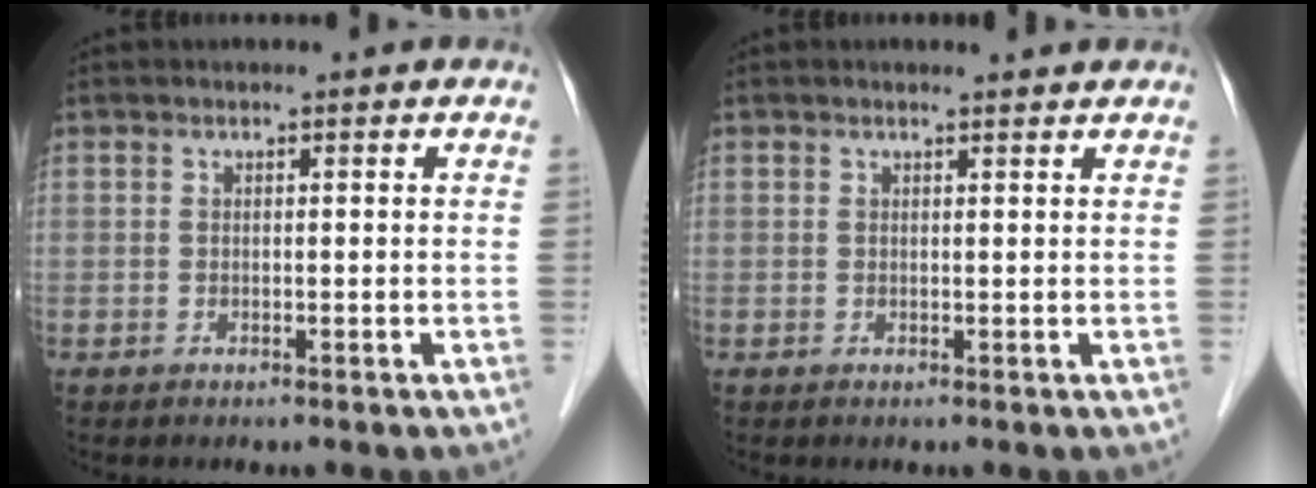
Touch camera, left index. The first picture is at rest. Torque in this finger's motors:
{"motor_torque": [0.19, -0.24, 0.02, 0.00]}